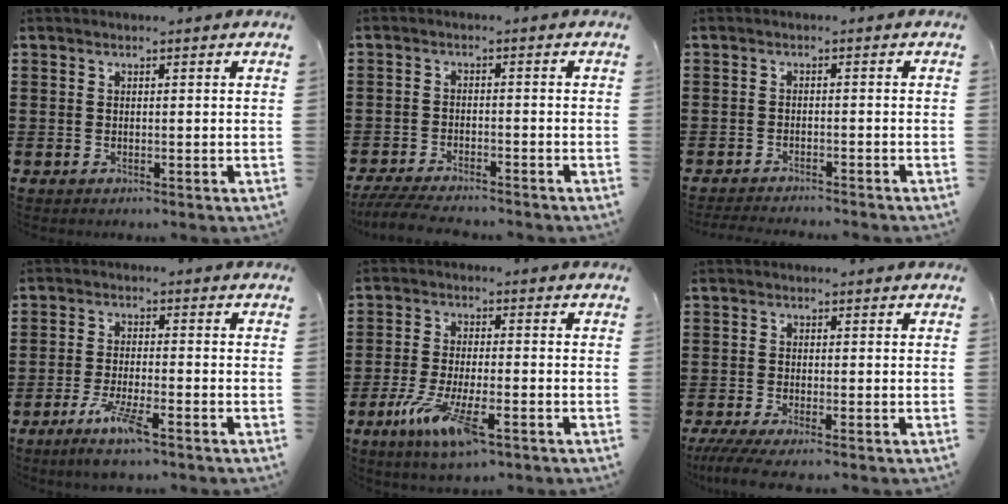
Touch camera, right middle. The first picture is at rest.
{"total": 4.2, "force": [-4.0, 0.2, 1.3], "torque": [-0.035, -0.010, -0.082]}
{"total": 2.2, "force": [-2.1, -0.1, 0.3], "torque": [-0.007, -0.002, -0.044]}
{"total": 5.5, "force": [-3.6, 0.7, 4.1], "torque": [-0.083, -0.008, -0.066]}
{"total": 9.0, "force": [-4.3, 2.4, 7.6], "torque": [-0.161, -0.012, -0.078]}
{"total": 2.3, "force": [-1.7, 0.0, 1.5], "torque": [-0.033, -0.009, -0.033]}